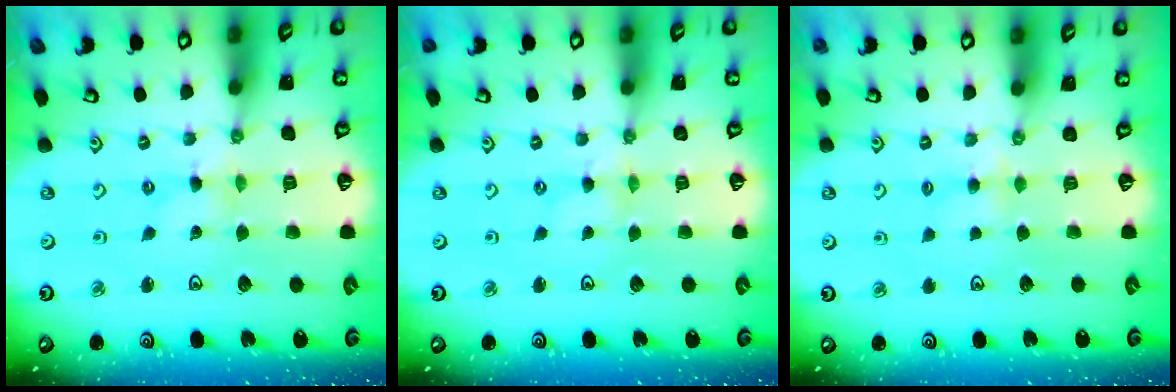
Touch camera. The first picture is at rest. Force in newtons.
{"total": 1.5, "press": 1.5, "slide": 0.2}
{"total": 2.4, "press": 2.4, "slide": 0.4}